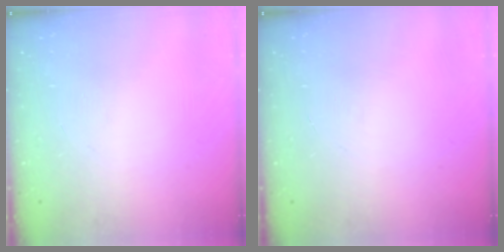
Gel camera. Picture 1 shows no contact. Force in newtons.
{"total": 0.0}